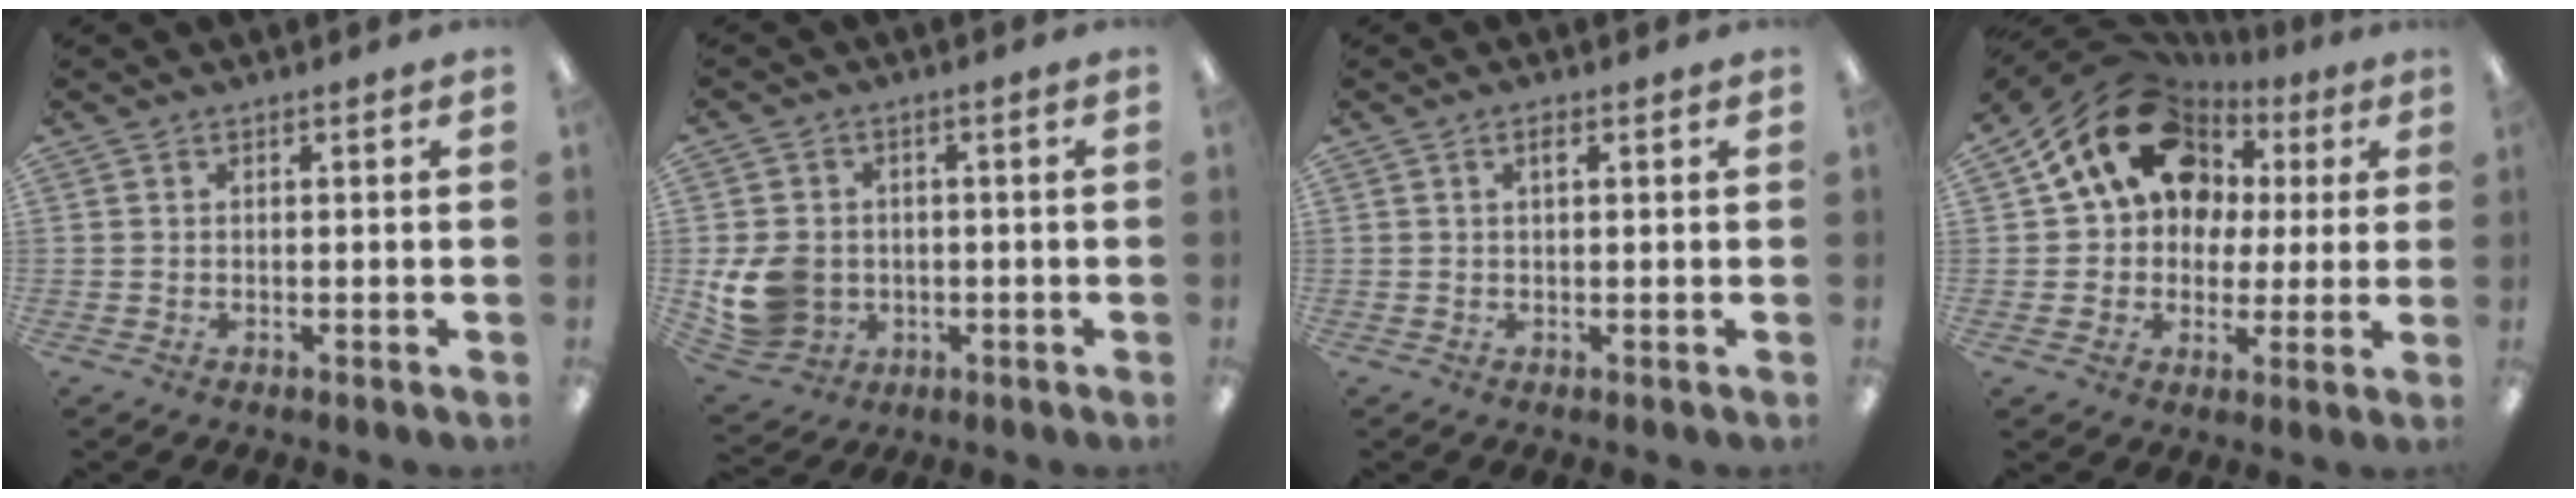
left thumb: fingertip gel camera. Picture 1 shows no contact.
{"total": 10.9, "force": [-1.3, 9.6, 5.0], "torque": [-0.115, 0.016, -0.014]}
{"total": 1.9, "force": [0.9, 0.8, 1.5], "torque": [-0.025, 0.002, 0.012]}
{"total": 19.1, "force": [8.5, 14.3, 9.4], "torque": [-0.166, -0.030, 0.160]}